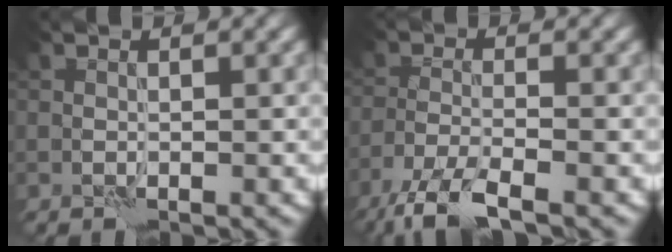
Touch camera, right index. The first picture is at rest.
{"total": 5.5, "force": [-4.1, 1.2, 3.5], "torque": [-0.069, -0.011, -0.083]}